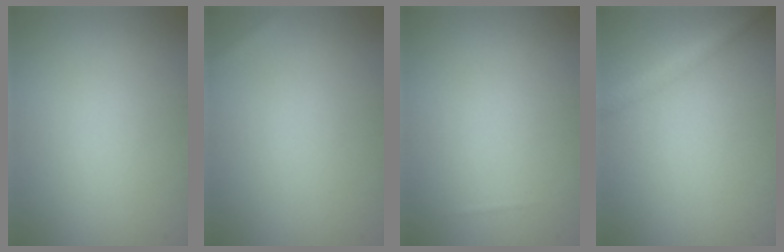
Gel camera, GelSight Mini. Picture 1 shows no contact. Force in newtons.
{"total": 1.4, "press": 1.3, "slide": 0.1}
{"total": 0.0}
{"total": 2.8, "press": 2.8, "slide": 0.1}